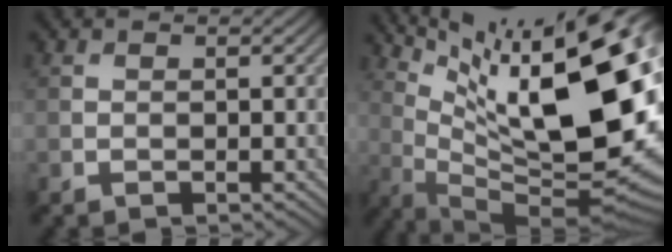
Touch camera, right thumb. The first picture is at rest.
{"total": 20.4, "force": [7.3, 6.0, 18.0], "torque": [-0.261, 0.017, 0.132]}